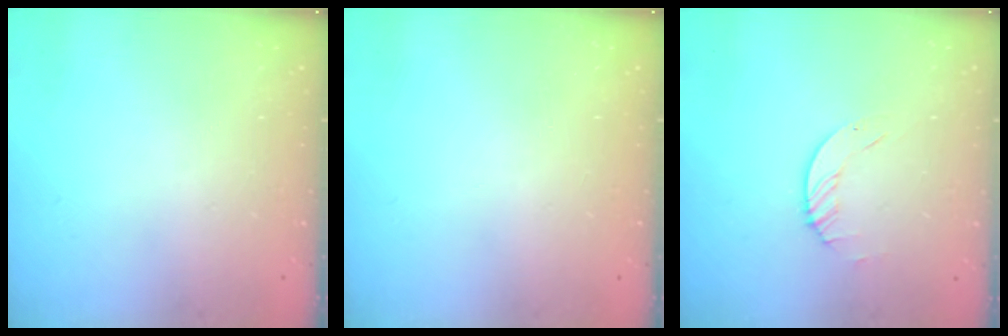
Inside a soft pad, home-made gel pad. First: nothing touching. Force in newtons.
{"total": 0.0}
{"total": 1.2, "press": 1.2, "slide": 0.2}